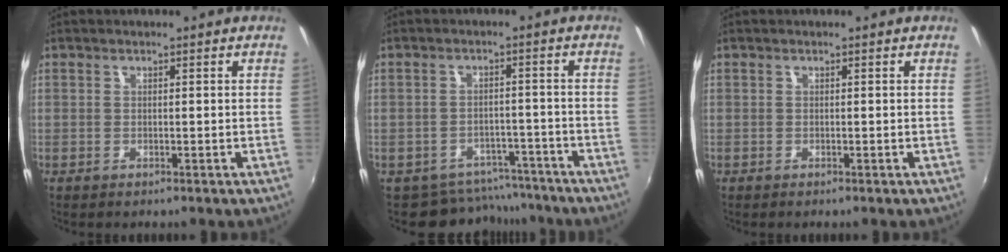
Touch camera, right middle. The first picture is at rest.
{"total": 8.7, "force": [-7.5, 4.4, 0.7], "torque": [-0.018, 0.017, -0.091]}
{"total": 0.0}